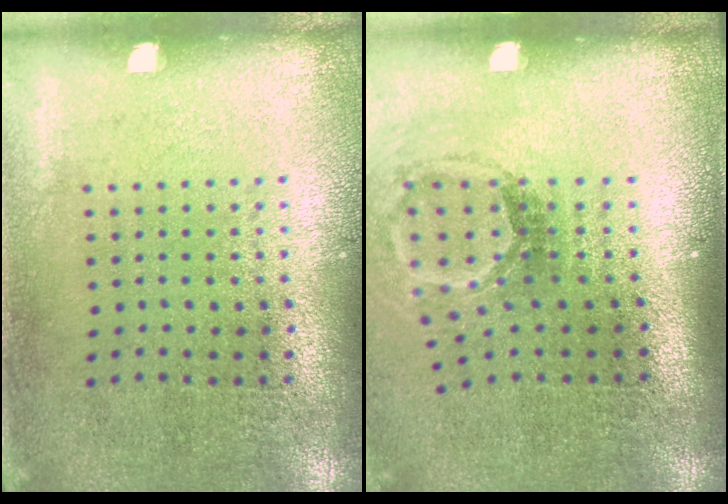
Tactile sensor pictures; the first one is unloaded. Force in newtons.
{"total": 1.8, "press": 1.1, "slide": 1.4}